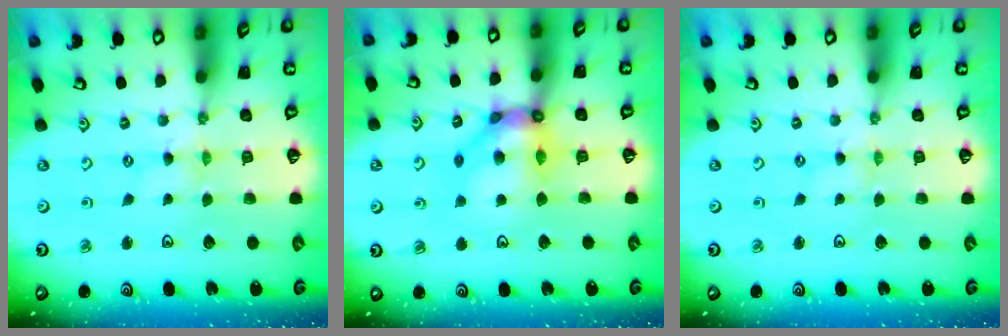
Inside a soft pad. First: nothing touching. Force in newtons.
{"total": 12.3, "press": 12.3, "slide": 1.2}
{"total": 0.6, "press": 0.6, "slide": 0.1}